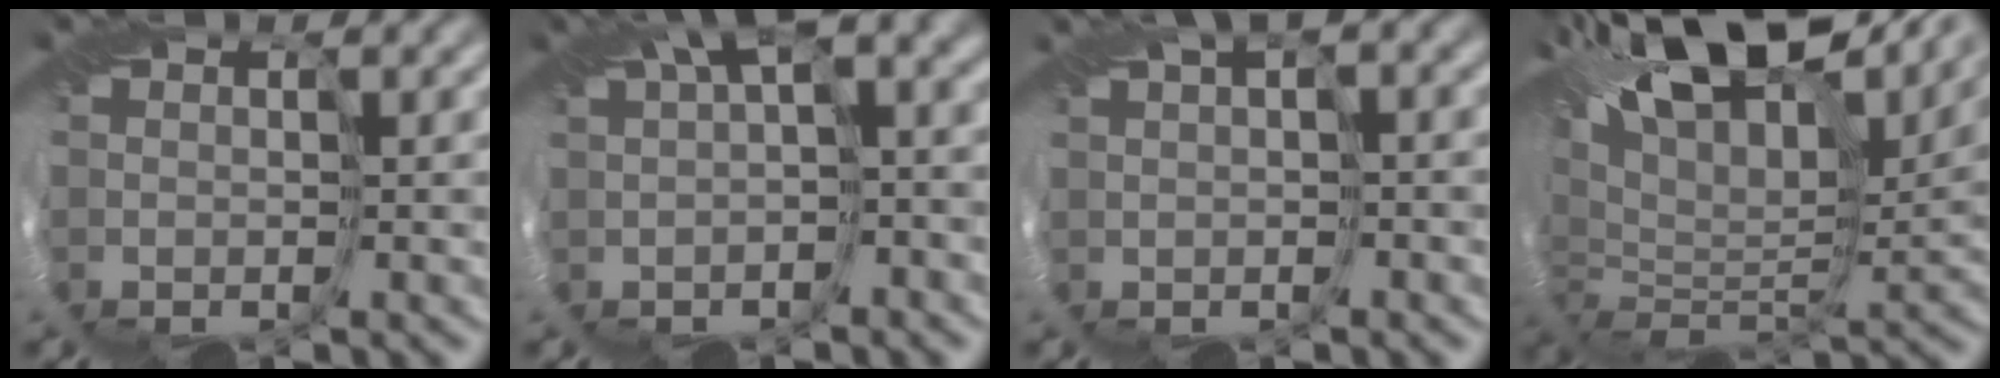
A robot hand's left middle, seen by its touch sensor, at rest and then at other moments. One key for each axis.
{"total": 6.2, "fx": 1.9, "fy": 2.1, "fz": 5.6, "tx": -0.084, "ty": 0.018, "tz": 0.029}
{"total": 3.7, "fx": 1.6, "fy": 1.1, "fz": 3.2, "tx": -0.046, "ty": 0.021, "tz": 0.029}
{"total": 16.7, "fx": 9.4, "fy": 7.0, "fz": 12.0, "tx": -0.228, "ty": 0.042, "tz": 0.149}